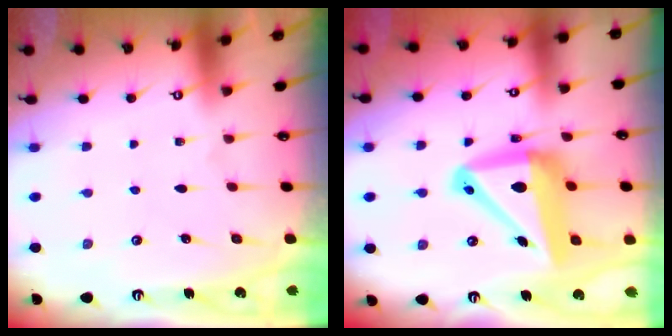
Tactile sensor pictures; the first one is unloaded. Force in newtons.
{"total": 15.7, "press": 15.4, "slide": 3.0}